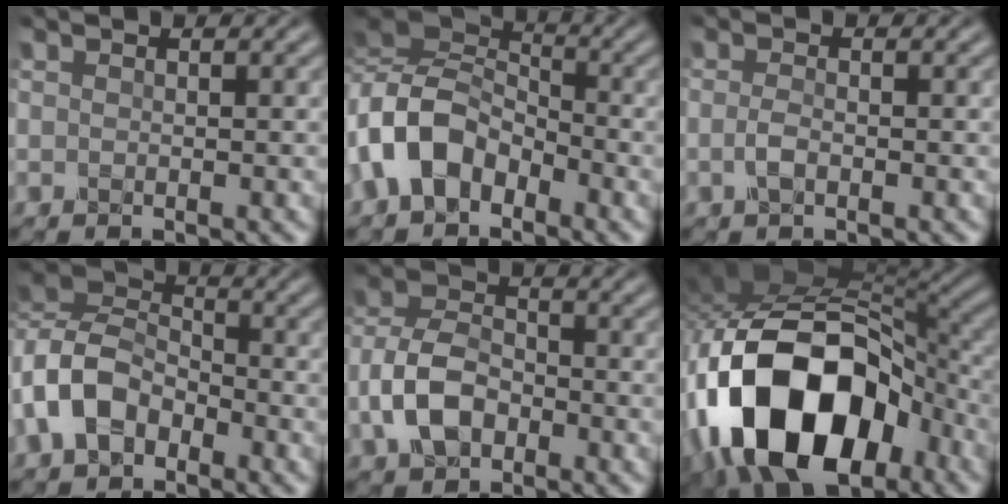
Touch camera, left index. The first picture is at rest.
{"total": 7.5, "force": [-2.7, 5.0, 5.0], "torque": [-0.108, 0.010, -0.068]}
{"total": 1.2, "force": [-0.5, 0.2, 1.0], "torque": [-0.030, 0.004, -0.010]}
{"total": 6.6, "force": [-2.9, 4.4, 4.0], "torque": [-0.093, 0.011, -0.077]}
{"total": 5.4, "force": [-2.2, 3.4, 3.6], "torque": [-0.085, 0.008, -0.047]}
{"total": 17.1, "force": [-6.1, 10.1, 12.3], "torque": [-0.238, -0.011, -0.106]}